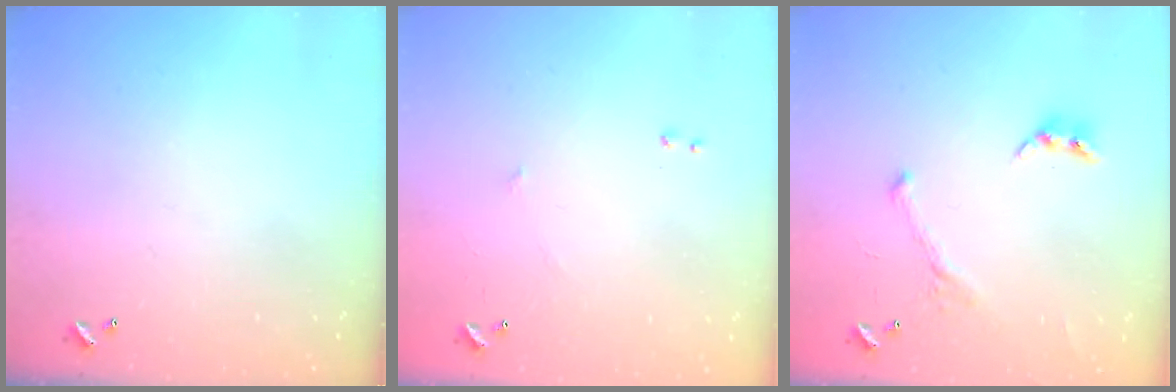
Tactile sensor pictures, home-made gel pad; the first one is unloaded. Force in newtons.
{"total": 6.0, "press": 5.9, "slide": 0.8}
{"total": 2.0, "press": 2.0, "slide": 0.4}